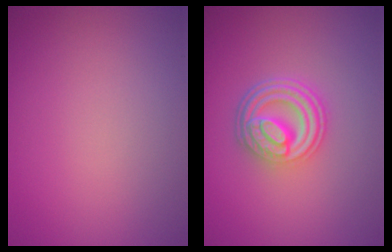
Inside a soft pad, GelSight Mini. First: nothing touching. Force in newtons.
{"total": 4.9, "press": 3.7, "slide": 3.2}